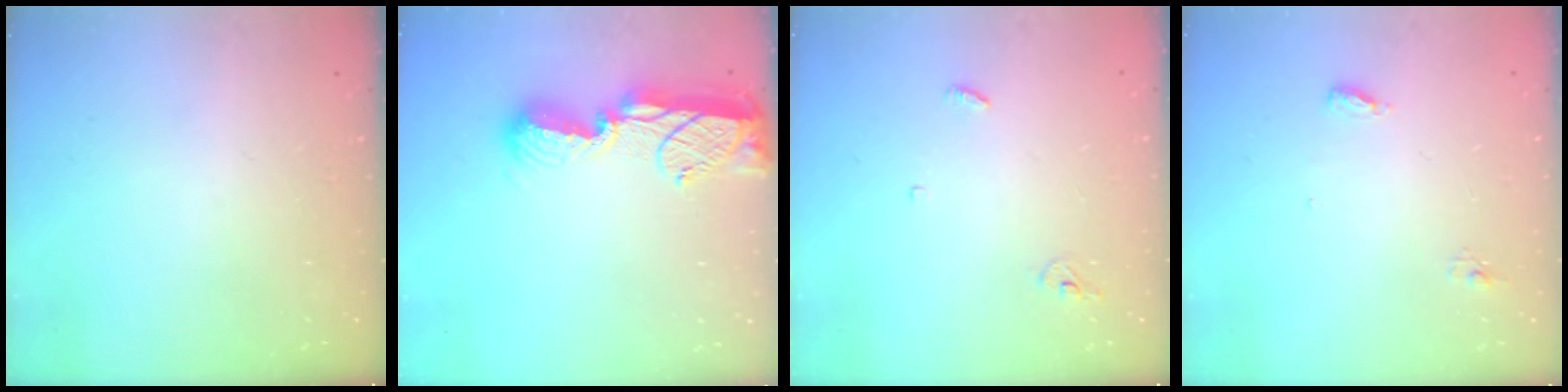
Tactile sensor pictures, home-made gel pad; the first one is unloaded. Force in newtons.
{"total": 11.4, "press": 11.3, "slide": 1.5}
{"total": 3.1, "press": 3.1, "slide": 0.2}
{"total": 4.7, "press": 4.5, "slide": 1.1}